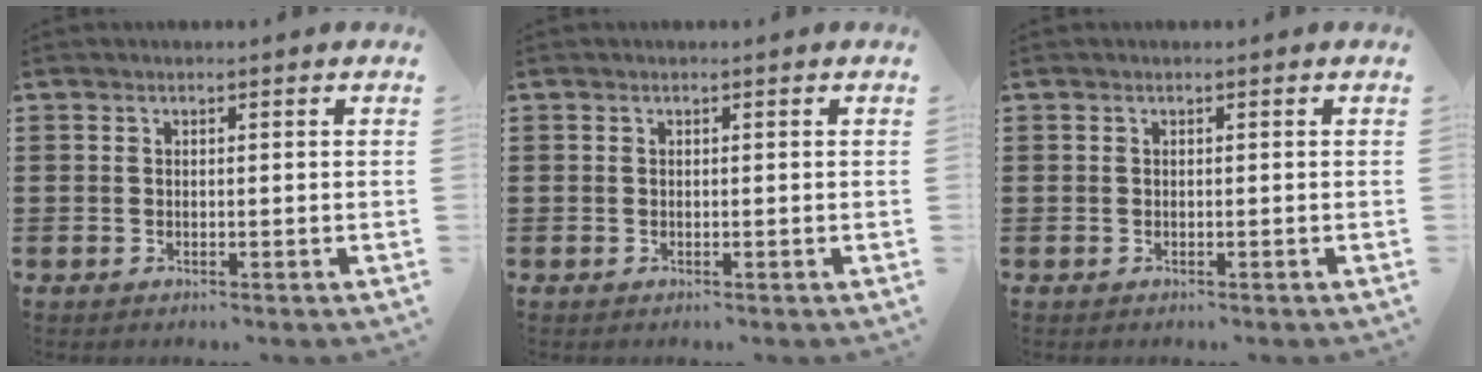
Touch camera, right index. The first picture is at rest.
{"total": 0.0}
{"total": 0.0}